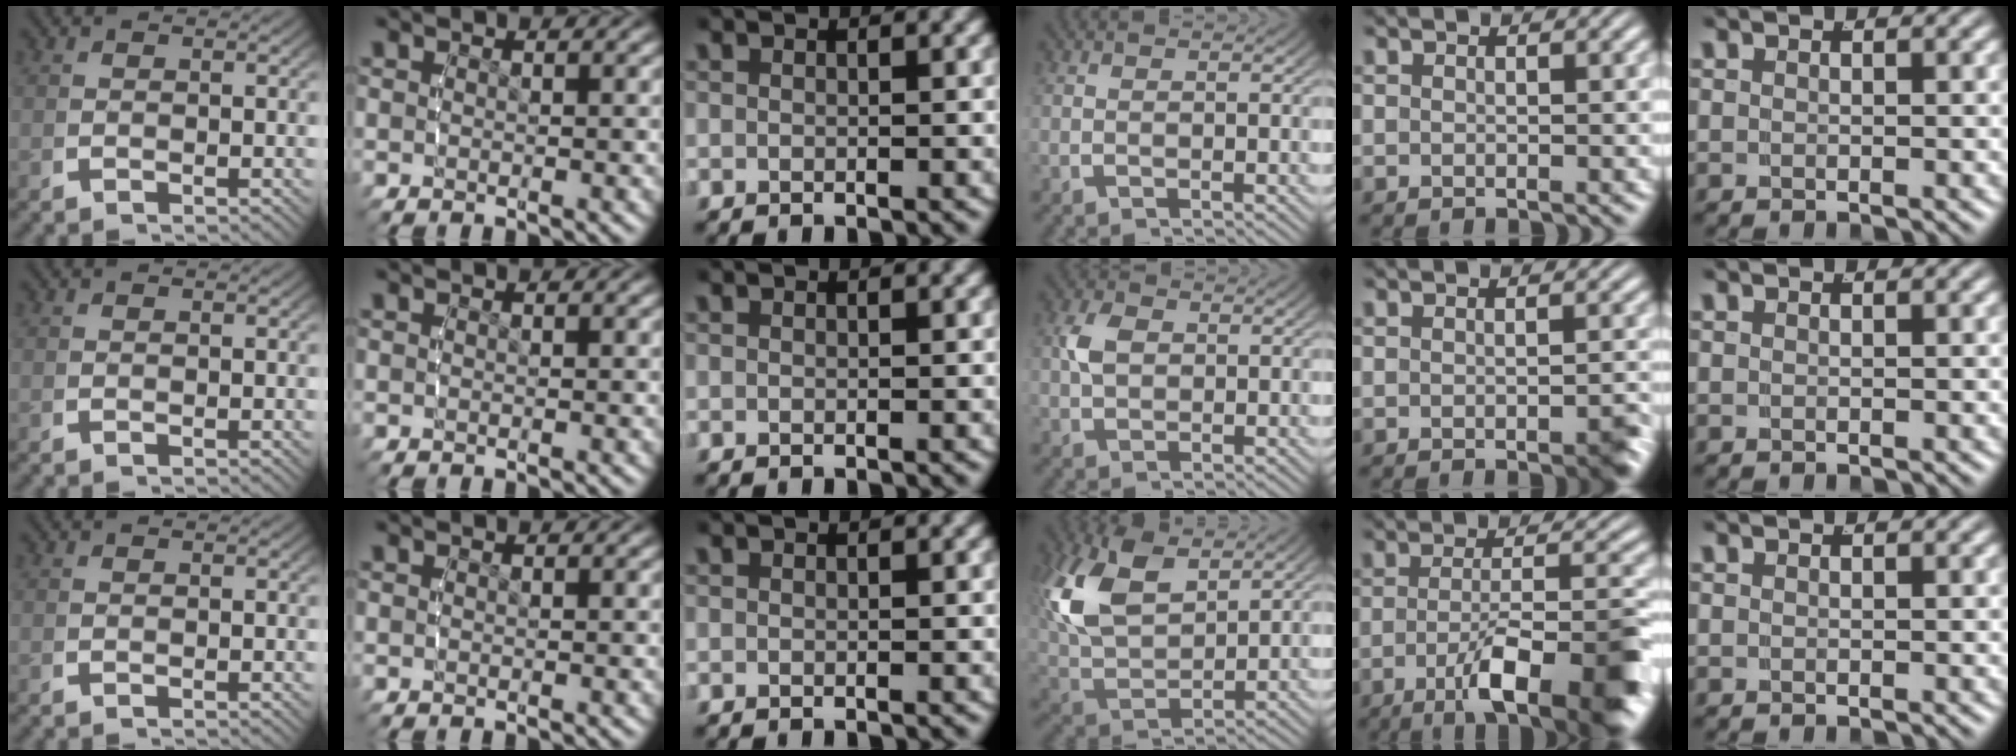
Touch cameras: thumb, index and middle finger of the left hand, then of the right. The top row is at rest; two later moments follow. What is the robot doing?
{"motion": "lift_and_place", "object": "bottle cap"}